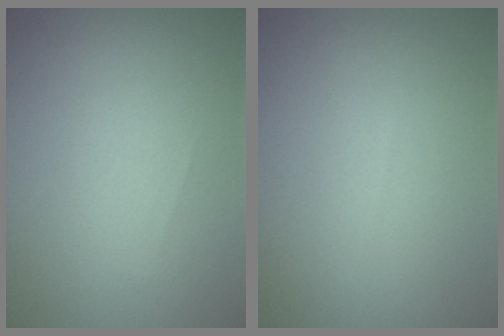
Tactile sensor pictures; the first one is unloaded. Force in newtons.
{"total": 0.0}